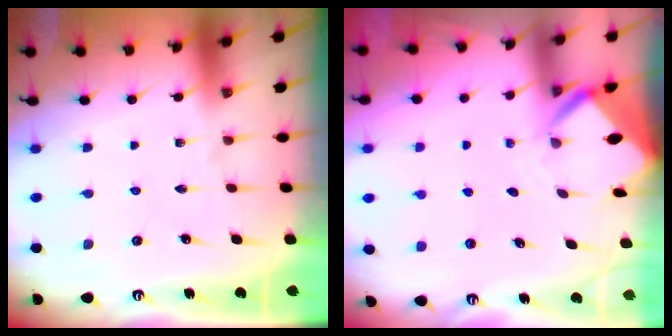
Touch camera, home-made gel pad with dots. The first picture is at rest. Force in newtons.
{"total": 3.0, "press": 3.0, "slide": 0.1}